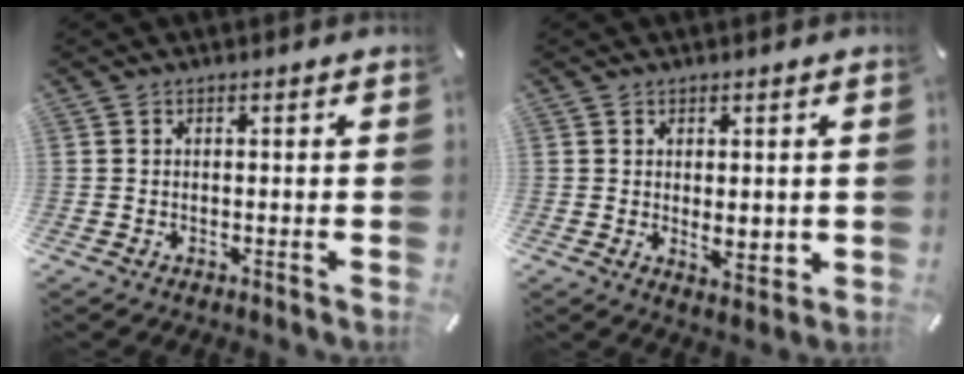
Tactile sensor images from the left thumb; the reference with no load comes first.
{"total": 4.1, "force": [0.6, 2.4, 3.2], "torque": [-0.035, -0.004, 0.009]}